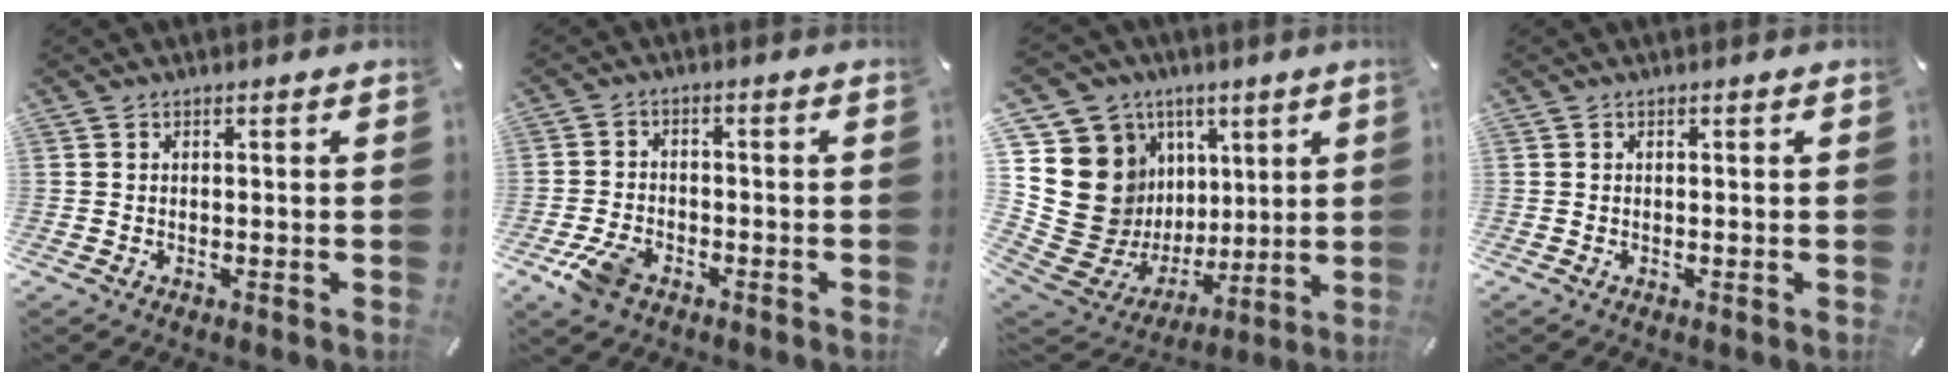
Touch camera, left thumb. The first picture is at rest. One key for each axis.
{"total": 6.0, "fx": -3.5, "fy": 3.7, "fz": 3.2, "tx": -0.074, "ty": 0.015, "tz": -0.066}
{"total": 20.4, "fx": 3.9, "fy": 18.2, "fz": 8.3, "tx": -0.144, "ty": -0.060, "tz": 0.116}
{"total": 0.0}